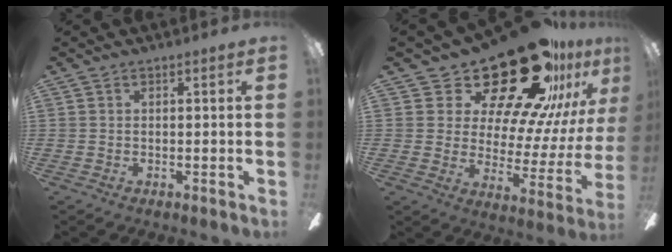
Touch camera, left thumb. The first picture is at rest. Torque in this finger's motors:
{"motor_torque": [0.10, 1.23, 1.32, -1.45, 0.06]}